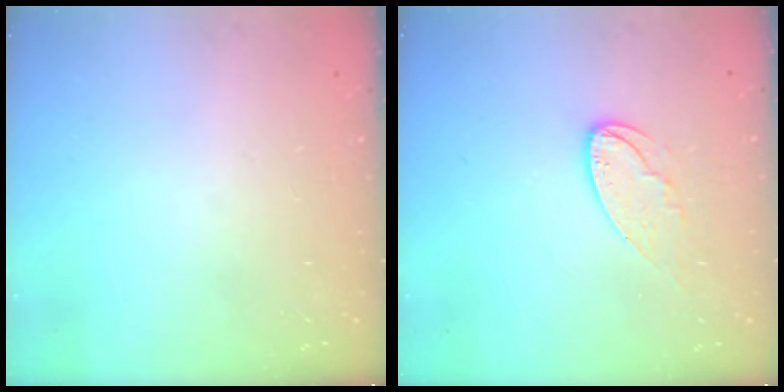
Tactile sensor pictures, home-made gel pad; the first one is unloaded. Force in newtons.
{"total": 8.7, "press": 8.7, "slide": 0.7}